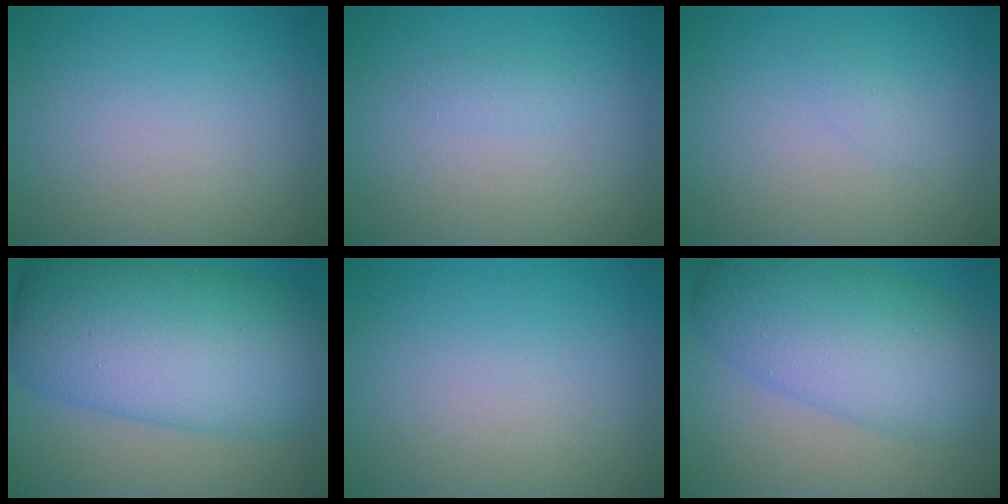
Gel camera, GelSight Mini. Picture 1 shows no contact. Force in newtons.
{"total": 0.6, "press": 0.6, "slide": 0.0}
{"total": 0.8, "press": 0.8, "slide": 0.0}
{"total": 13.3, "press": 13.3, "slide": 0.3}
{"total": 0.0}
{"total": 9.0, "press": 9.0, "slide": 0.2}